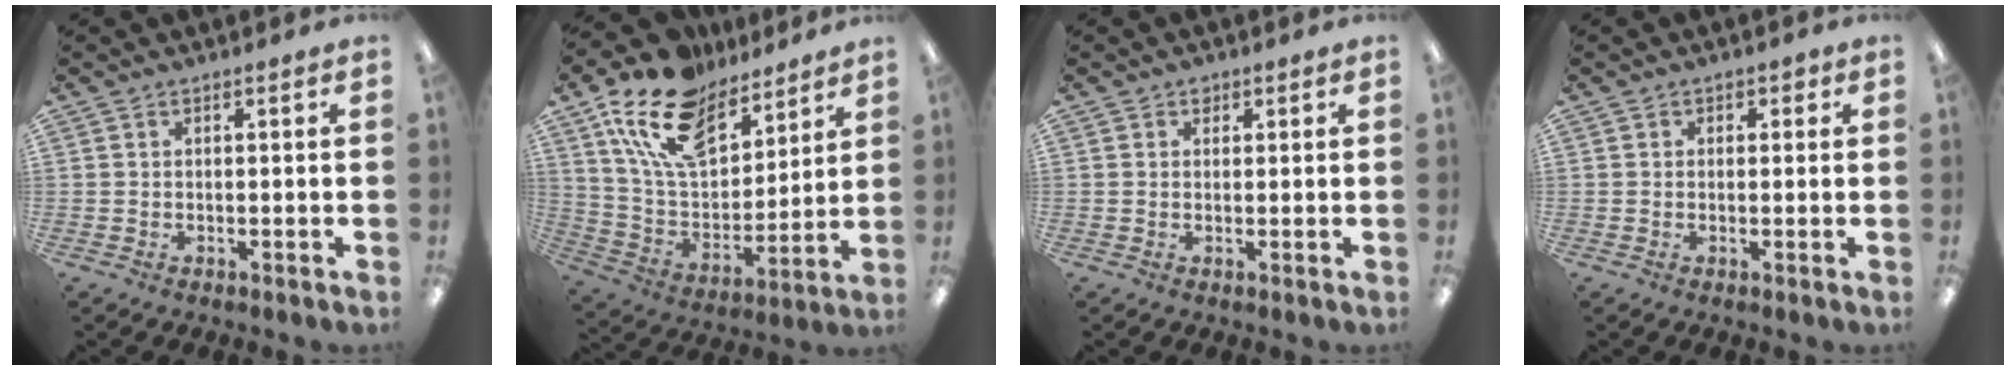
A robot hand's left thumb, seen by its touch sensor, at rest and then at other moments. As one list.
[{"total": 18.8, "force": [12.6, 10.3, 9.5], "torque": [-0.186, -0.061, 0.231]}, {"total": 1.5, "force": [0.8, 1.2, 0.4], "torque": [0.007, -0.004, 0.011]}, {"total": 1.3, "force": [0.0, 1.2, 0.4], "torque": [0.000, 0.002, -0.003]}]